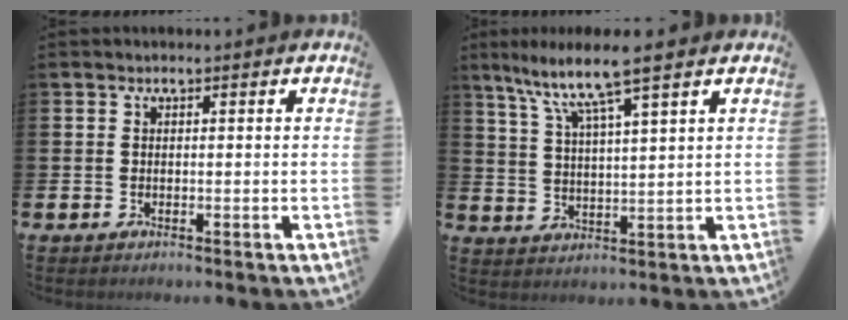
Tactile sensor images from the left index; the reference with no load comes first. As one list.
[{"total": 7.9, "force": [6.3, 0.4, 4.8], "torque": [-0.116, -0.023, 0.108]}]